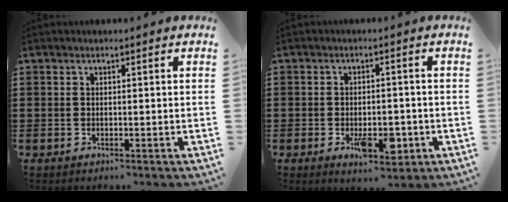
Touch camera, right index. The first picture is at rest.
{"total": 6.7, "force": [-2.3, 3.1, 5.4], "torque": [-0.088, -0.001, -0.038]}